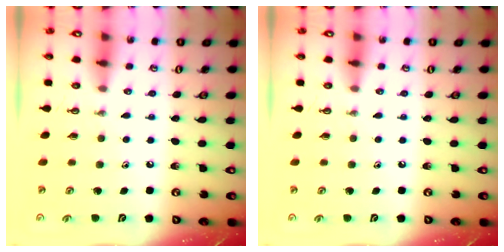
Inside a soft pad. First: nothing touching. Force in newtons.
{"total": 0.0}